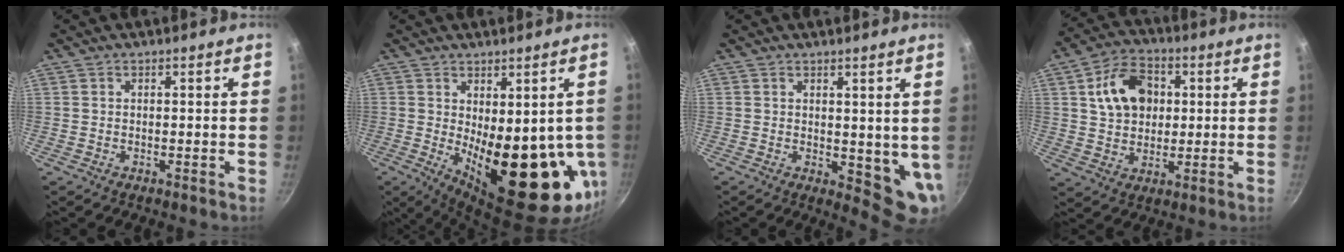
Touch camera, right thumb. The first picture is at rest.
{"total": 19.6, "force": [-1.9, 8.5, 17.6], "torque": [-0.208, -0.037, -0.004]}
{"total": 6.9, "force": [1.4, 3.5, 5.8], "torque": [-0.063, -0.022, 0.025]}
{"total": 12.2, "force": [2.8, 9.0, 7.7], "torque": [-0.104, 0.008, 0.042]}